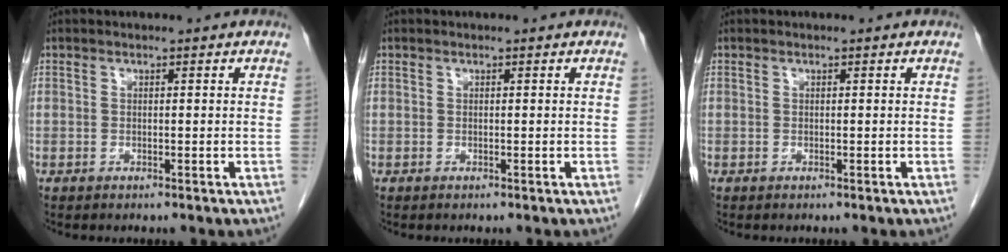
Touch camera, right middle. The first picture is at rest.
{"total": 0.0}
{"total": 0.0}